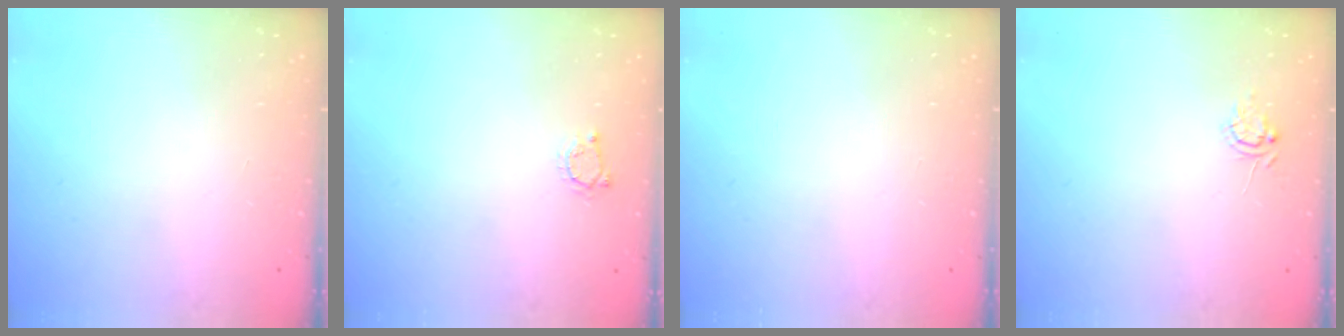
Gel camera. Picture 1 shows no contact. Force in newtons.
{"total": 3.3, "press": 3.2, "slide": 0.5}
{"total": 0.0}
{"total": 4.0, "press": 4.0, "slide": 0.2}